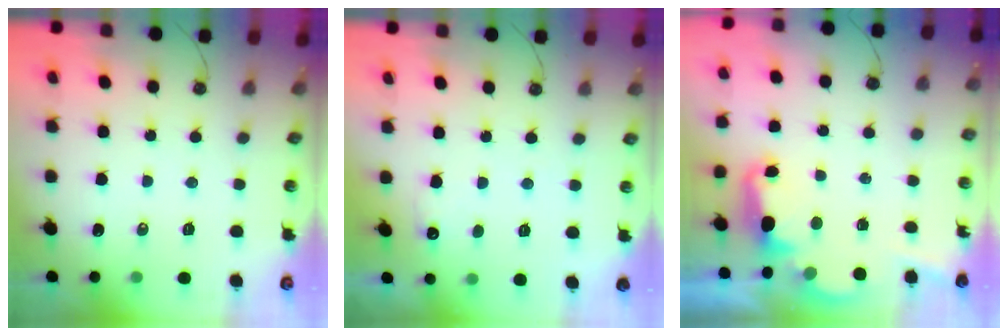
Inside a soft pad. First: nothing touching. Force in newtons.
{"total": 5.9, "press": 5.7, "slide": 1.3}
{"total": 2.5, "press": 2.4, "slide": 0.5}